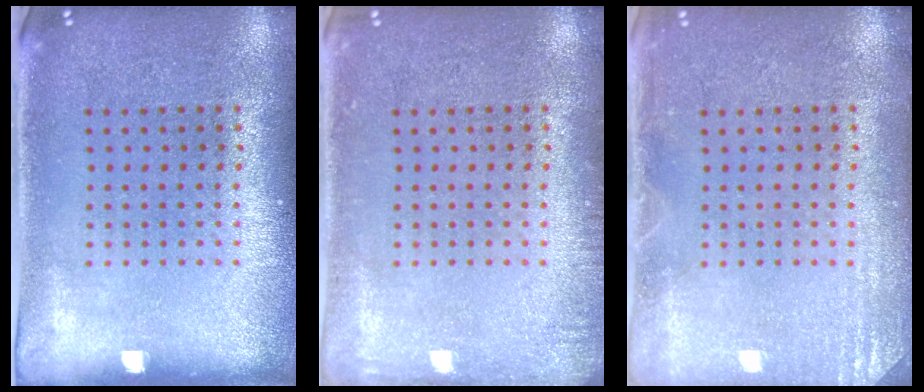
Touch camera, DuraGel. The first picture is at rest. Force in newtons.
{"total": 1.3, "press": 1.2, "slide": 0.2}
{"total": 2.0, "press": 2.0, "slide": 0.4}